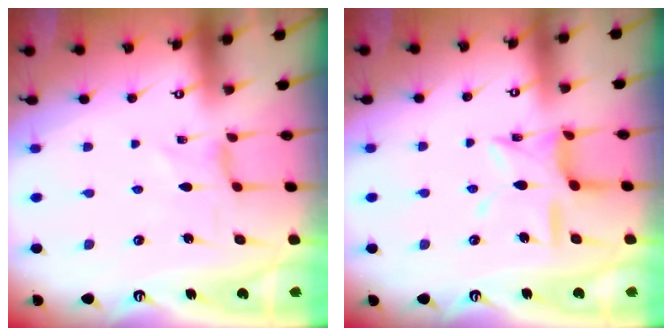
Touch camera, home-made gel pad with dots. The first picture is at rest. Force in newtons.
{"total": 12.0, "press": 11.9, "slide": 0.9}